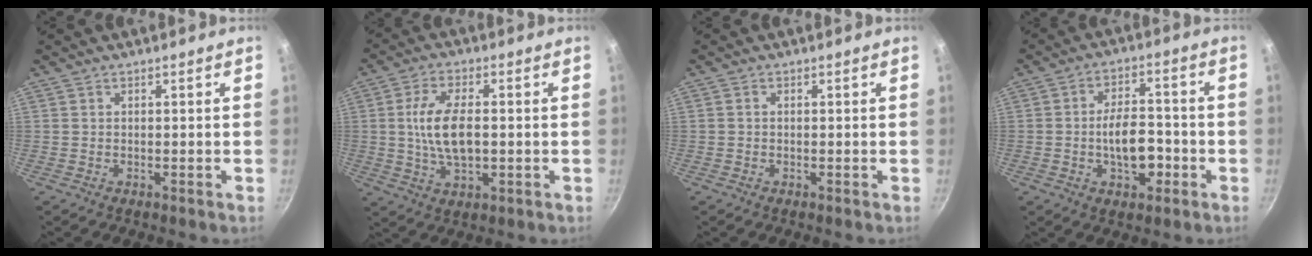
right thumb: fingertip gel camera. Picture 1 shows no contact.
{"total": 10.3, "force": [0.2, 5.1, 9.0], "torque": [-0.168, 0.008, 0.004]}
{"total": 0.6, "force": [-0.1, 0.5, 0.3], "torque": [-0.004, 0.004, -0.003]}
{"total": 9.5, "force": [-2.5, 5.3, 7.5], "torque": [-0.095, 0.026, -0.042]}